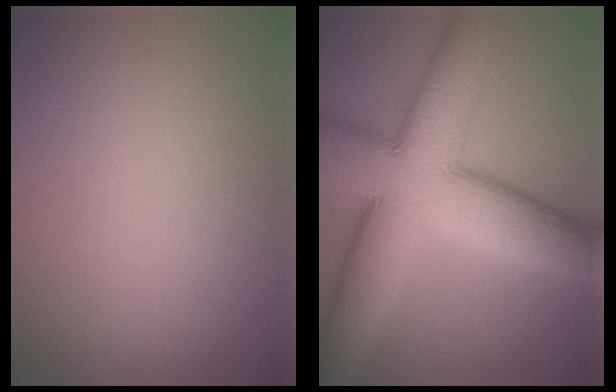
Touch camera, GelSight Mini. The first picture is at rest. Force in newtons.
{"total": 13.6, "press": 13.6, "slide": 0.1}